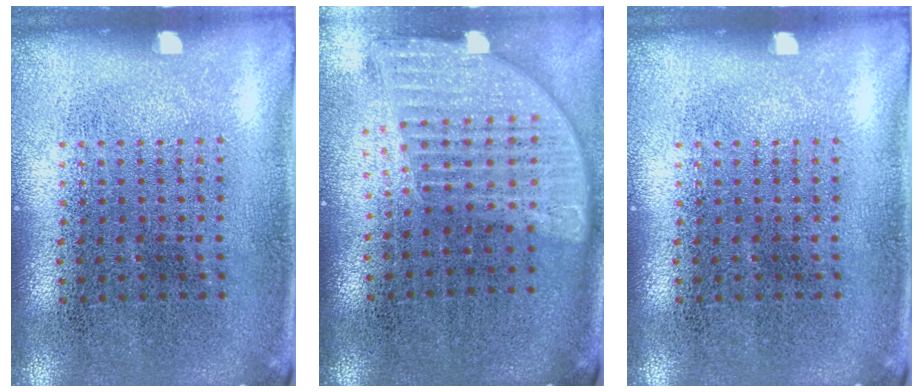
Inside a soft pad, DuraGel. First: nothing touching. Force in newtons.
{"total": 1.8, "press": 1.5, "slide": 1.0}
{"total": 0.0}